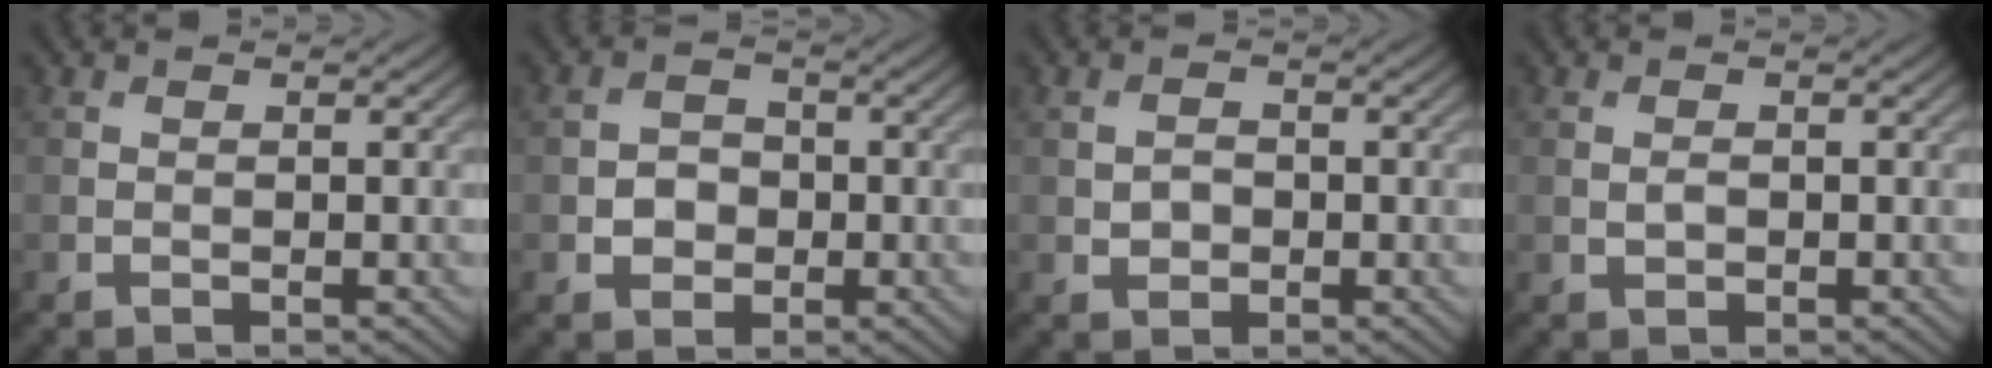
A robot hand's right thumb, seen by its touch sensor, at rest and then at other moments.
{"total": 2.8, "force": [-0.6, 2.4, 1.3], "torque": [-0.023, -0.001, -0.016]}
{"total": 1.7, "force": [-0.2, 1.3, 1.0], "torque": [-0.022, -0.002, -0.006]}
{"total": 0.9, "force": [0.0, 0.6, 0.7], "torque": [-0.016, -0.001, 0.000]}